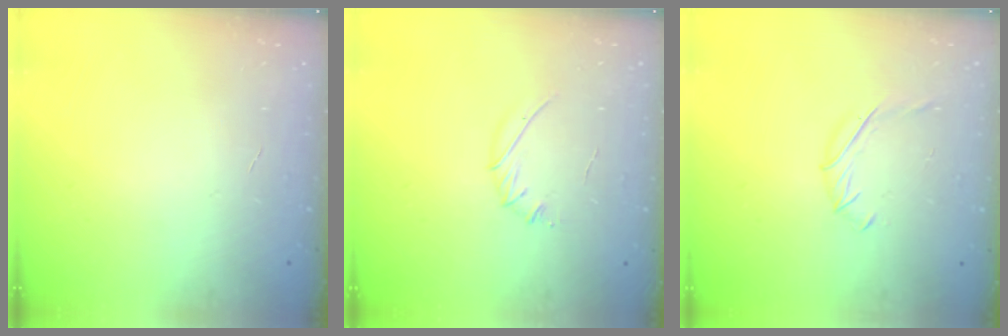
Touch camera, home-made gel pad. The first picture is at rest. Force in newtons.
{"total": 4.3, "press": 4.1, "slide": 1.1}
{"total": 3.8, "press": 3.7, "slide": 1.1}